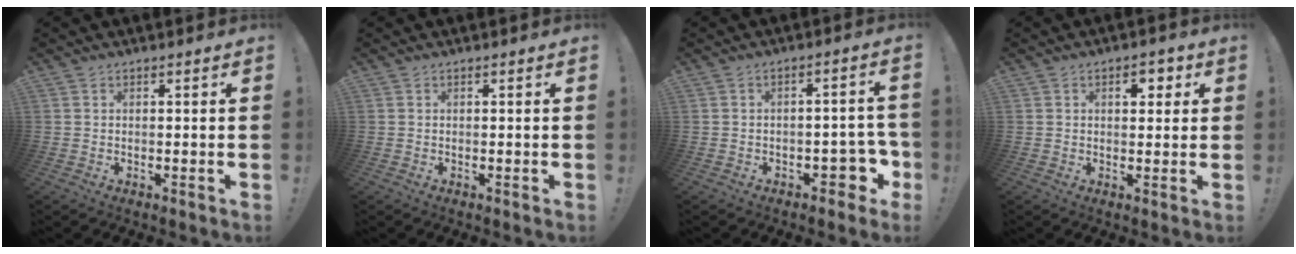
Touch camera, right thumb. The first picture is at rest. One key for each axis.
{"total": 0.0}
{"total": 7.3, "fx": -3.4, "fy": 4.2, "fz": 4.9, "tx": -0.048, "ty": 0.019, "tz": -0.052}
{"total": 4.3, "fx": 1.6, "fy": 2.5, "fz": 3.1, "tx": -0.022, "ty": -0.007, "tz": 0.018}